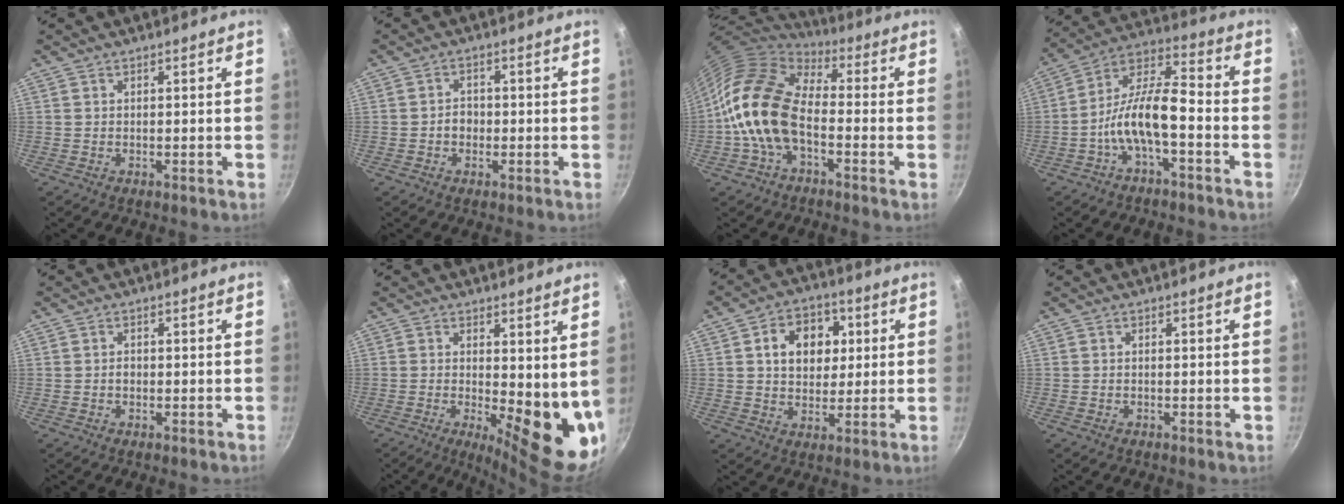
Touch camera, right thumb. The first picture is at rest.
{"total": 2.7, "force": [-0.7, 2.2, 1.4], "torque": [-0.005, 0.011, -0.012]}
{"total": 14.9, "force": [-3.1, 8.9, 11.6], "torque": [-0.184, 0.034, -0.075]}
{"total": 11.8, "force": [-4.2, 4.2, 10.2], "torque": [-0.191, 0.047, -0.087]}
{"total": 1.0, "force": [-0.2, 0.8, 0.6], "torque": [-0.009, 0.005, -0.004]}
{"total": 13.5, "force": [0.2, 5.1, 12.5], "torque": [-0.137, -0.032, 0.013]}
{"total": 11.2, "force": [2.6, 8.6, 6.6], "torque": [-0.065, 0.005, 0.035]}
{"total": 0.0}